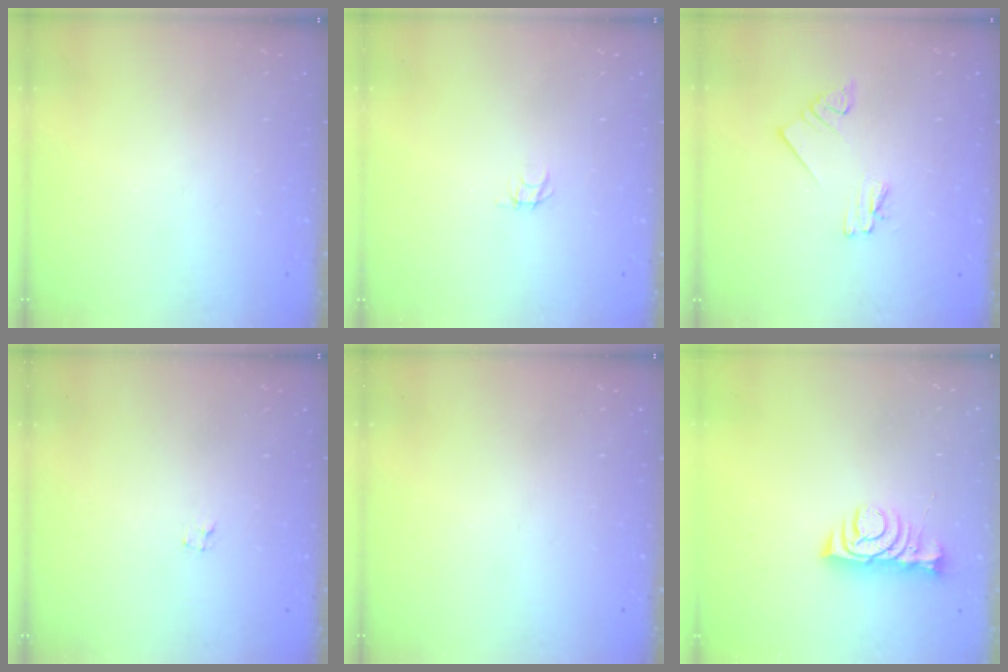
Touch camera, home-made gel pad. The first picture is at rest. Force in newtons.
{"total": 1.8, "press": 1.8, "slide": 0.1}
{"total": 2.3, "press": 2.3, "slide": 0.1}
{"total": 1.2, "press": 1.2, "slide": 0.1}
{"total": 0.0}
{"total": 7.0, "press": 7.0, "slide": 0.8}